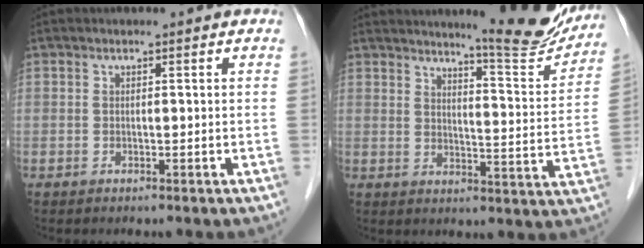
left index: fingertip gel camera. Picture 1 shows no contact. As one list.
[{"total": 12.9, "force": [11.9, 0.3, 5.0], "torque": [-0.061, -0.039, 0.145]}]